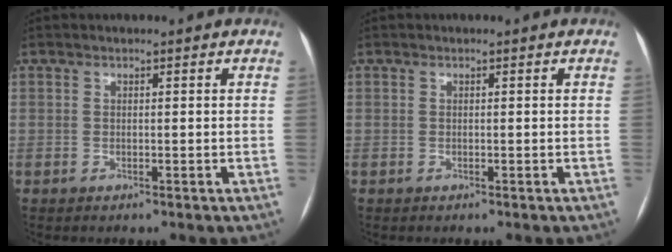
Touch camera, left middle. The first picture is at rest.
{"total": 0.0}